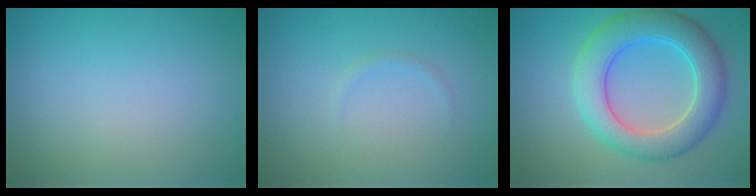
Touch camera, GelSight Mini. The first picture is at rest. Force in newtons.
{"total": 0.5, "press": 0.5, "slide": 0.0}
{"total": 7.3, "press": 7.3, "slide": 0.2}